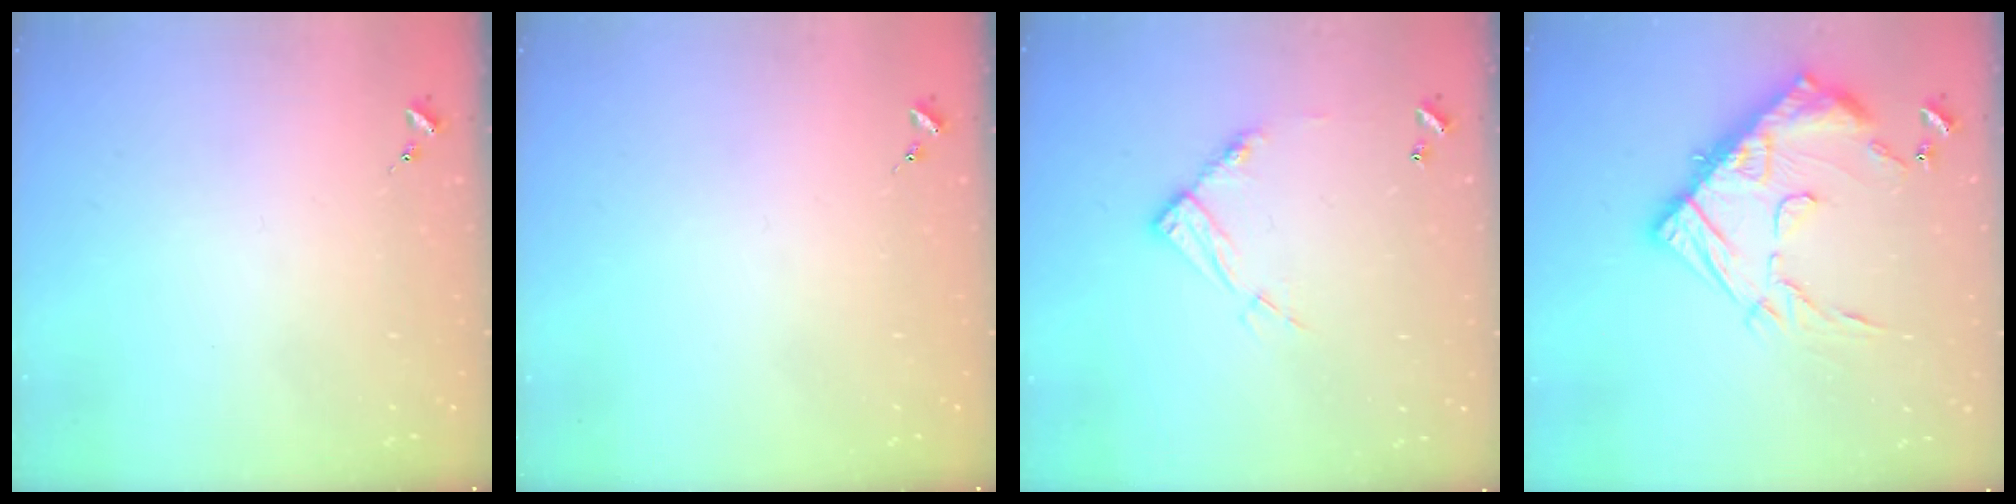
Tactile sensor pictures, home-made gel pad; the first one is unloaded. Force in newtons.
{"total": 0.0}
{"total": 11.8, "press": 11.7, "slide": 1.1}
{"total": 20.3, "press": 20.3, "slide": 1.1}